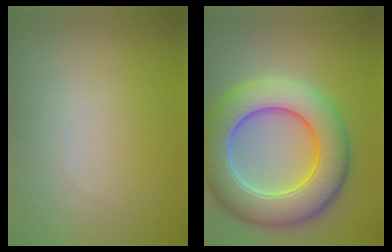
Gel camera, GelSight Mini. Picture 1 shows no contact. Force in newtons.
{"total": 9.7, "press": 9.7, "slide": 0.3}